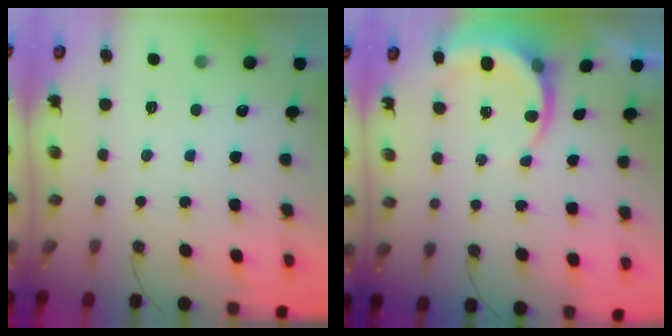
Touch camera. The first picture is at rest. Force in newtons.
{"total": 5.3, "press": 5.3, "slide": 0.4}